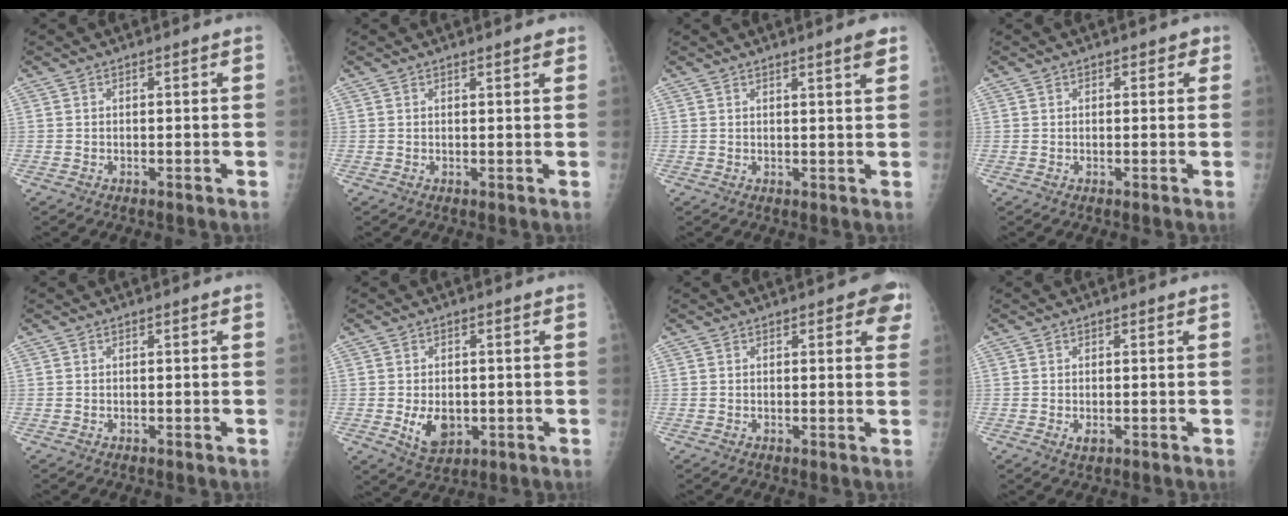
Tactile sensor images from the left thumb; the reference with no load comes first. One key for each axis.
{"total": 1.7, "fx": 1.3, "fy": 0.4, "fz": 1.0, "tx": -0.010, "ty": -0.003, "tz": 0.016}
{"total": 2.8, "fx": 2.0, "fy": 0.0, "fz": 2.0, "tx": -0.027, "ty": -0.012, "tz": 0.027}
{"total": 1.7, "fx": 0.9, "fy": 1.3, "fz": 0.8, "tx": 0.010, "ty": 0.001, "tz": 0.004}
{"total": 0.0}
{"total": 6.2, "fx": -1.0, "fy": 4.4, "fz": 4.3, "tx": -0.055, "ty": -0.007, "tz": -0.005}
{"total": 4.2, "fx": 2.2, "fy": 1.9, "fz": 3.0, "tx": -0.006, "ty": -0.004, "tz": 0.015}
{"total": 1.6, "fx": -0.3, "fy": 1.0, "fz": 1.2, "tx": -0.015, "ty": -0.002, "tz": -0.004}